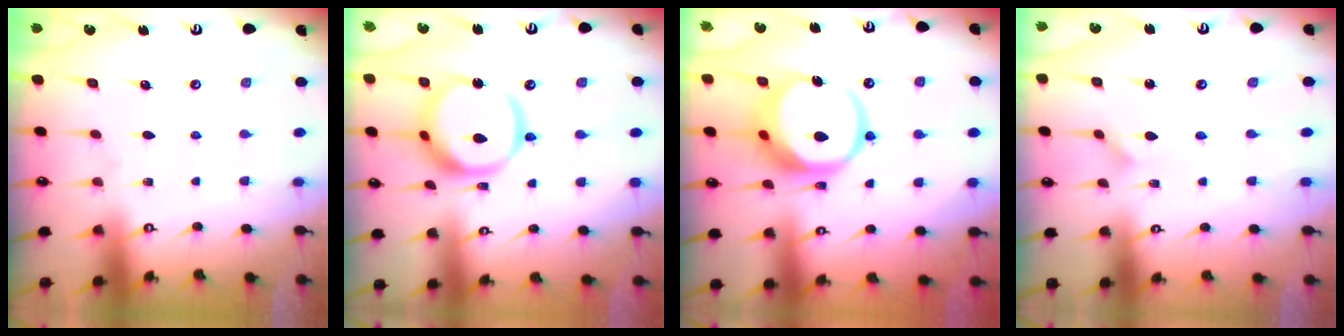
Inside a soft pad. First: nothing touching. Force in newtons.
{"total": 15.5, "press": 15.4, "slide": 1.6}
{"total": 15.6, "press": 15.5, "slide": 1.8}
{"total": 2.9, "press": 2.9, "slide": 0.2}